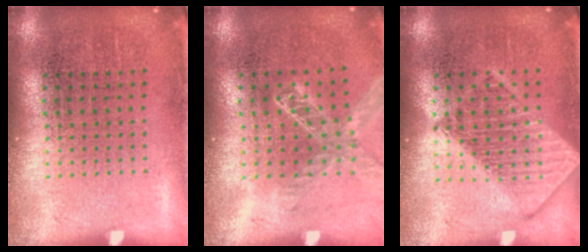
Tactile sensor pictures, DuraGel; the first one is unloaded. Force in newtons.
{"total": 1.3, "press": 1.3, "slide": 0.2}
{"total": 2.8, "press": 2.8, "slide": 0.4}